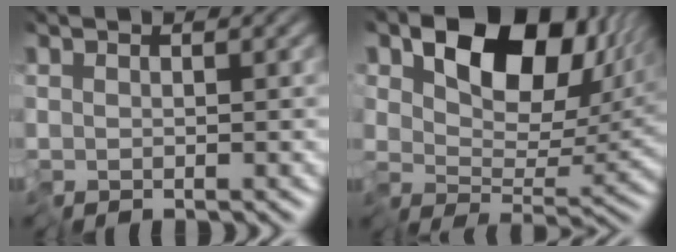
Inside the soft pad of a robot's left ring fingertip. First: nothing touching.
{"total": 9.7, "force": [4.1, 5.9, 6.5], "torque": [-0.093, -0.006, 0.070]}